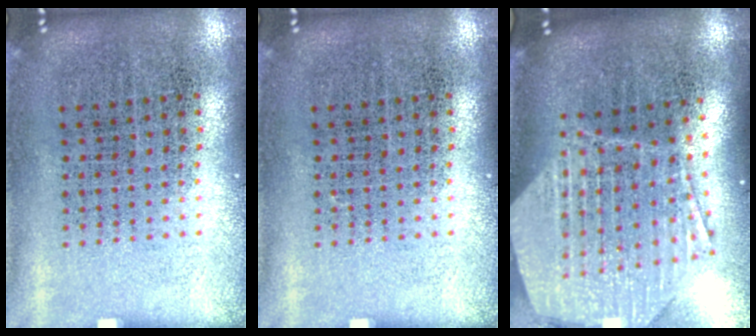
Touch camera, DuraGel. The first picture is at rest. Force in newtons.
{"total": 0.0}
{"total": 2.9, "press": 2.3, "slide": 1.8}